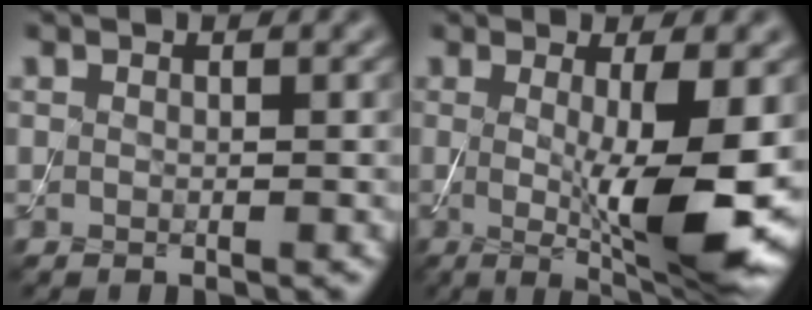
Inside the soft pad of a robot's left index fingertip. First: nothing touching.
{"total": 9.2, "force": [-0.7, 1.9, 9.0], "torque": [-0.133, -0.022, -0.001]}